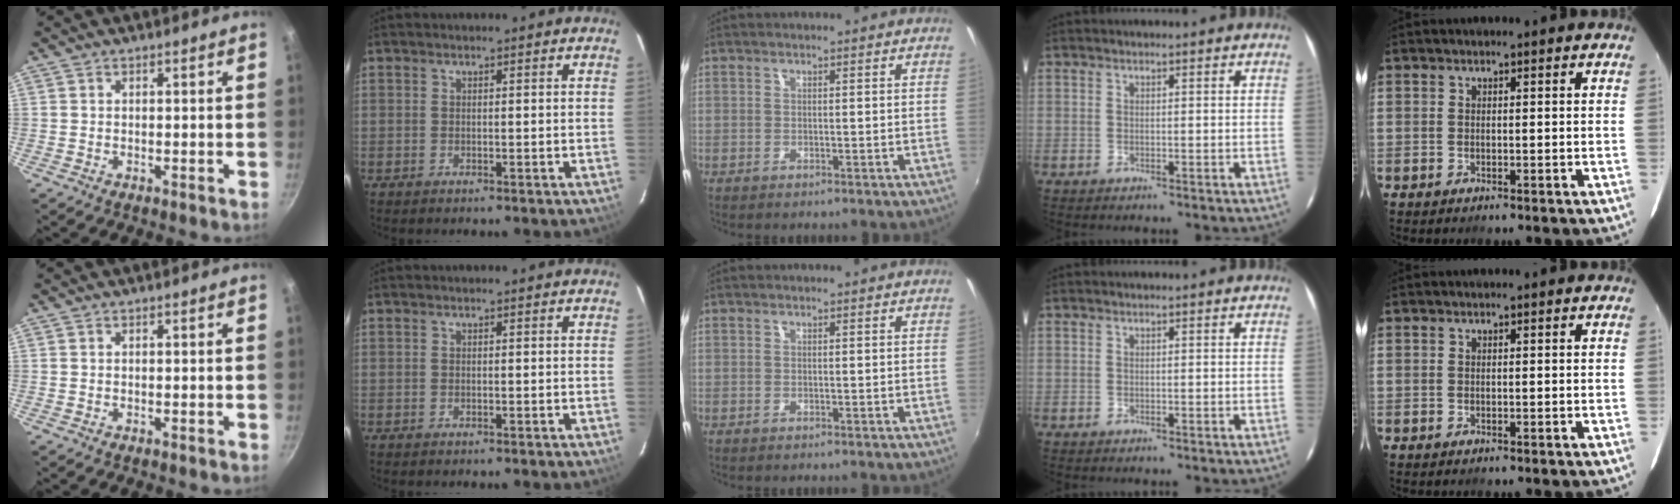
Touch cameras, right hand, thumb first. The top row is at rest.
{}